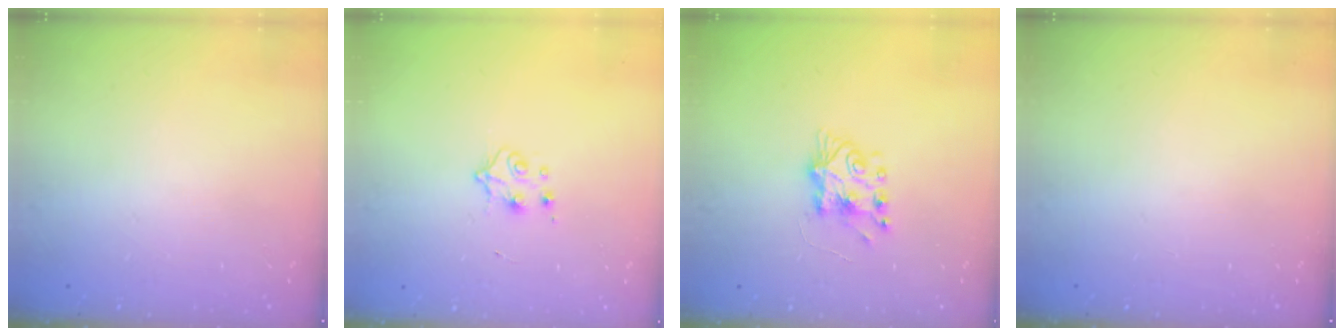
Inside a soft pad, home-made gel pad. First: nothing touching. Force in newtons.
{"total": 4.1, "press": 4.0, "slide": 0.6}
{"total": 7.9, "press": 7.8, "slide": 1.0}
{"total": 0.0}